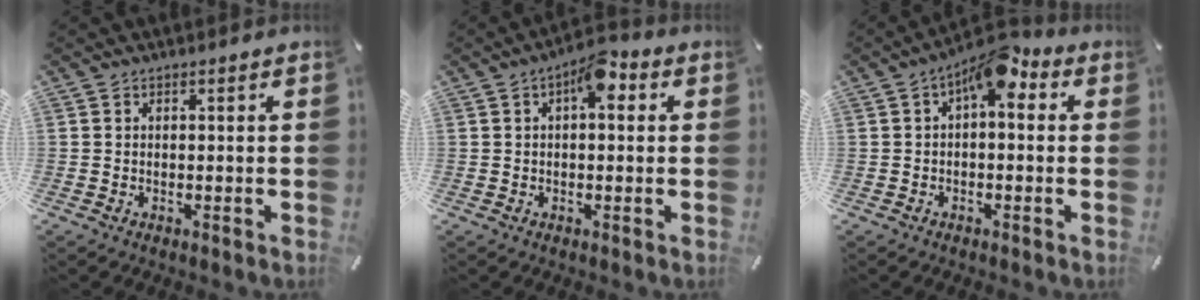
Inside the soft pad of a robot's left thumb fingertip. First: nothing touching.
{"total": 7.0, "force": [2.3, 3.4, 5.7], "torque": [-0.075, -0.004, 0.033]}
{"total": 8.3, "force": [3.4, 4.0, 6.3], "torque": [-0.097, -0.014, 0.056]}